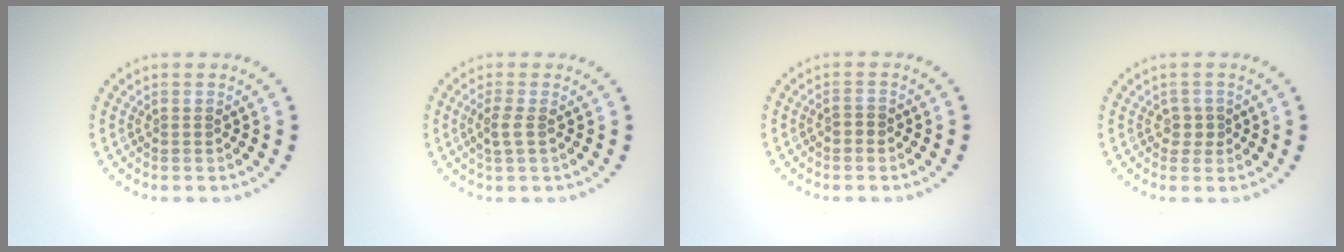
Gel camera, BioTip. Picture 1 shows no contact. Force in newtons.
{"total": 1.5, "press": 1.3, "slide": 0.6}
{"total": 0.9, "press": 0.8, "slide": 0.1}
{"total": 1.2, "press": 0.9, "slide": 0.7}